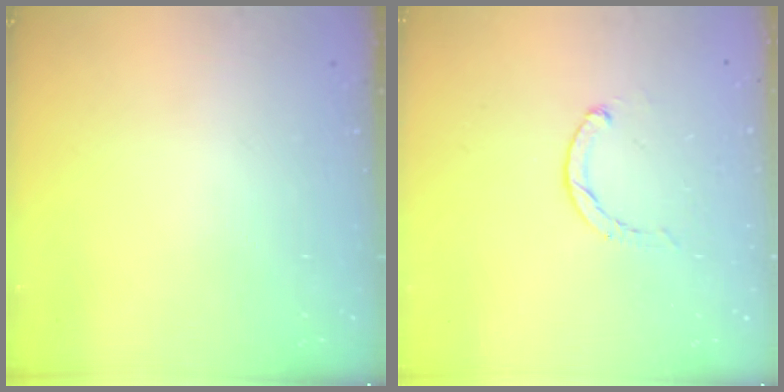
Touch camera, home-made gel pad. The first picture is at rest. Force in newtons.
{"total": 0.6, "press": 0.6, "slide": 0.2}